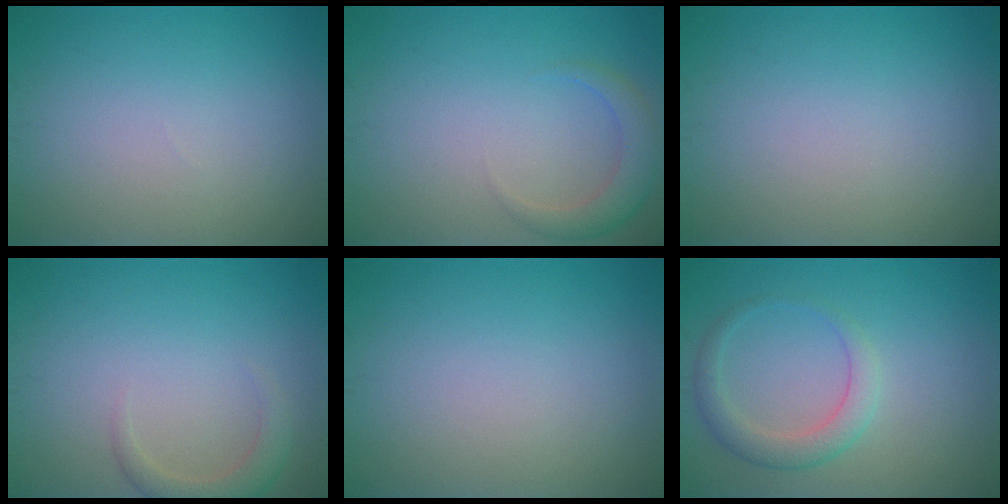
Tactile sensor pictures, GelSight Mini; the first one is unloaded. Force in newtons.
{"total": 2.7, "press": 2.7, "slide": 0.2}
{"total": 0.0}
{"total": 2.3, "press": 2.3, "slide": 0.2}
{"total": 0.0}
{"total": 2.8, "press": 2.8, "slide": 0.3}